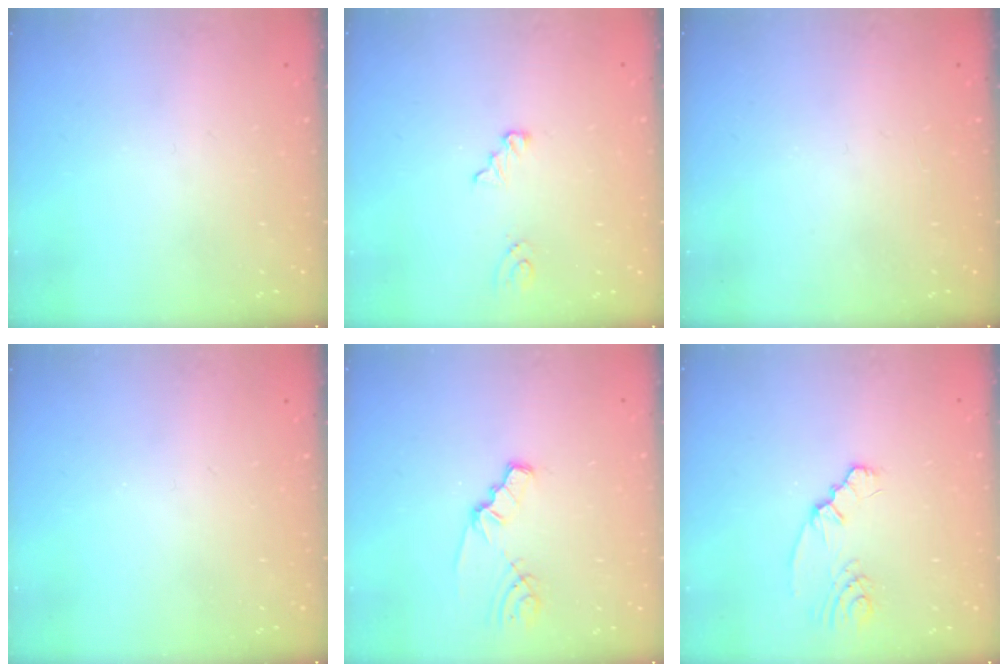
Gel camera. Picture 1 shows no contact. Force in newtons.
{"total": 4.9, "press": 4.8, "slide": 0.6}
{"total": 0.0}
{"total": 0.0}
{"total": 2.1, "press": 2.1, "slide": 0.3}
{"total": 2.3, "press": 2.3, "slide": 0.5}